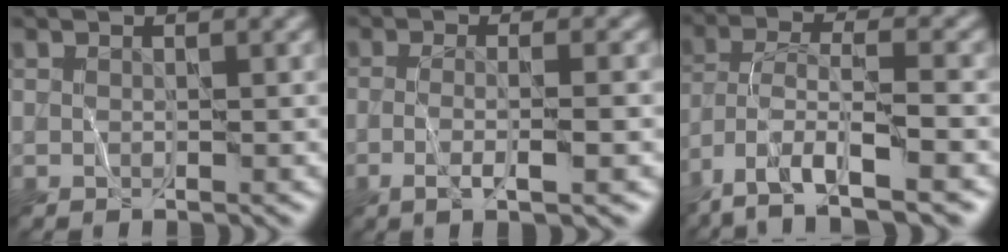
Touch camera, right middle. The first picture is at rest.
{"total": 4.2, "force": [-0.9, 1.1, 4.0], "torque": [-0.057, -0.001, -0.016]}
{"total": 10.2, "force": [-6.9, 2.8, 7.0], "torque": [-0.134, -0.003, -0.123]}